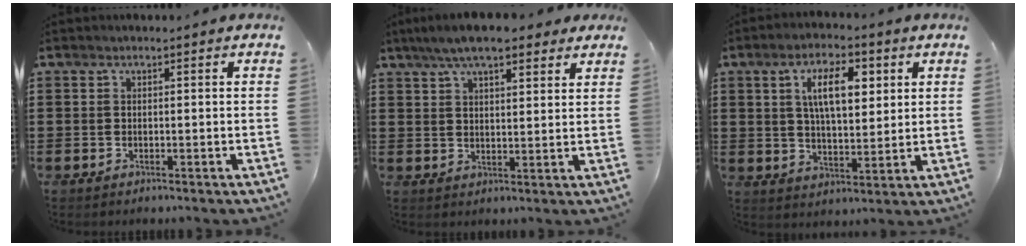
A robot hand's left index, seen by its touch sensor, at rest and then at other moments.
{"total": 7.4, "force": [5.9, 1.8, 4.1], "torque": [-0.093, -0.001, 0.107]}
{"total": 8.8, "force": [3.5, 3.6, 7.3], "torque": [-0.127, 0.005, 0.054]}